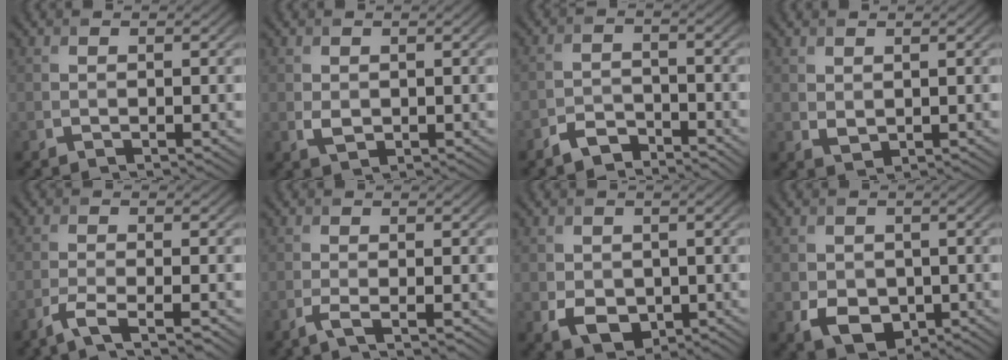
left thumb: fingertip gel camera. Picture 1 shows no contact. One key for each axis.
{"total": 1.6, "fx": 0.1, "fy": 1.2, "fz": 1.0, "tx": -0.023, "ty": -0.005, "tz": 0.007}
{"total": 3.6, "fx": -3.1, "fy": 1.4, "fz": 1.1, "tx": -0.020, "ty": 0.001, "tz": -0.068}
{"total": 1.5, "fx": 0.8, "fy": 1.0, "fz": 0.8, "tx": -0.019, "ty": -0.005, "tz": 0.020}
{"total": 3.3, "fx": -2.1, "fy": 0.6, "fz": 2.5, "tx": -0.044, "ty": 0.002, "tz": -0.059}
{"total": 1.9, "fx": -1.0, "fy": 0.2, "fz": 1.6, "tx": -0.034, "ty": 0.001, "tz": -0.029}
{"total": 4.0, "fx": -0.8, "fy": 3.2, "fz": 2.3, "tx": -0.051, "ty": -0.016, "tz": -0.010}
{"total": 4.7, "fx": -1.2, "fy": 3.7, "fz": 2.7, "tx": -0.057, "ty": -0.016, "tz": -0.019}